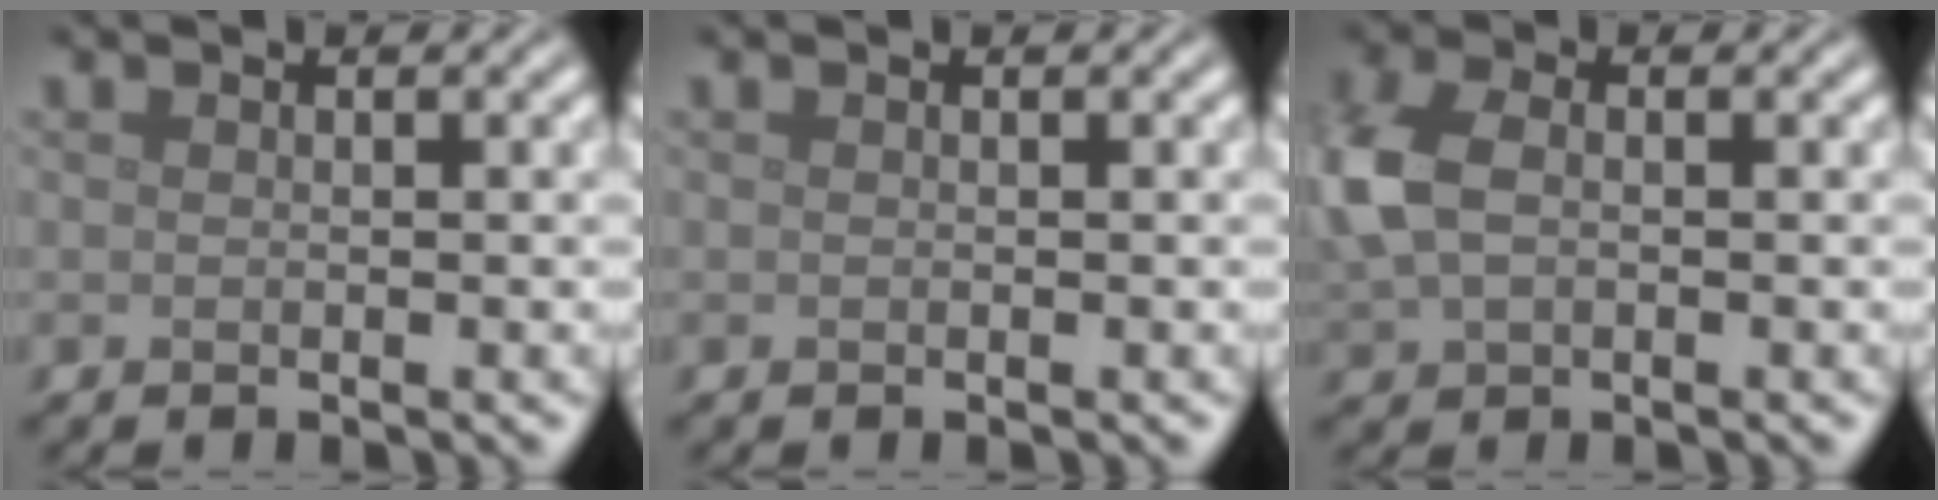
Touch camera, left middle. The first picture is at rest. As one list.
[{"total": 0.0}, {"total": 5.2, "force": [0.3, 3.5, 3.8], "torque": [-0.115, 0.003, 0.002]}]